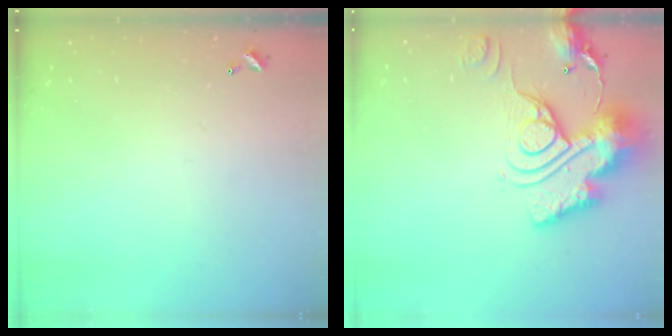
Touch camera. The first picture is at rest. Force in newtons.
{"total": 21.4, "press": 21.3, "slide": 2.0}